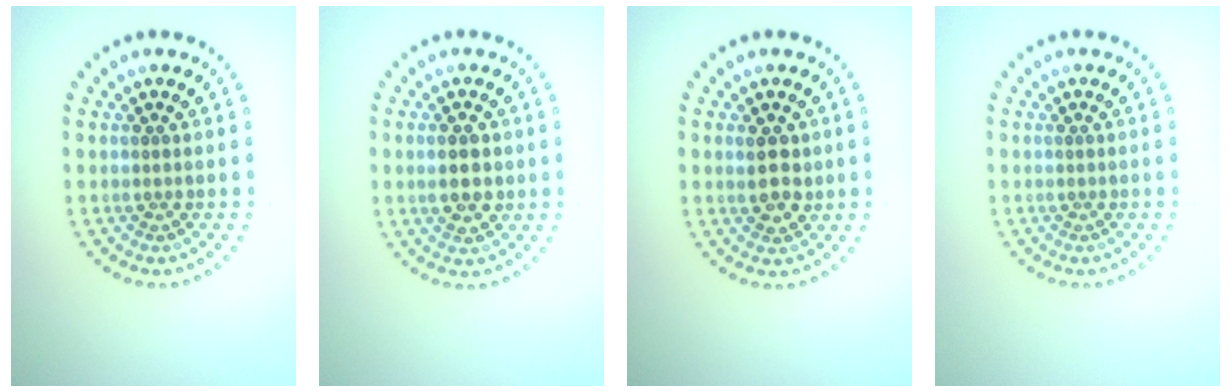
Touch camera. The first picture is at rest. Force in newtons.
{"total": 2.9, "press": 2.9, "slide": 0.1}
{"total": 2.6, "press": 2.5, "slide": 0.6}
{"total": 0.0}